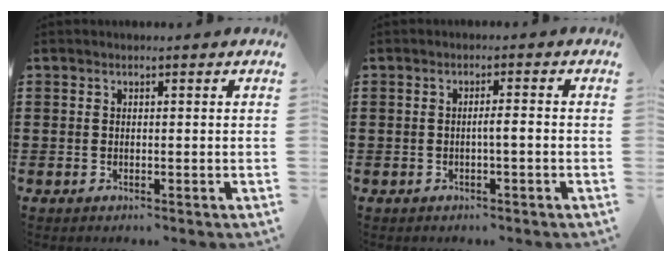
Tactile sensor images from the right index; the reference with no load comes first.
{"total": 1.8, "force": [-0.6, 0.1, 1.7], "torque": [-0.029, -0.001, -0.012]}